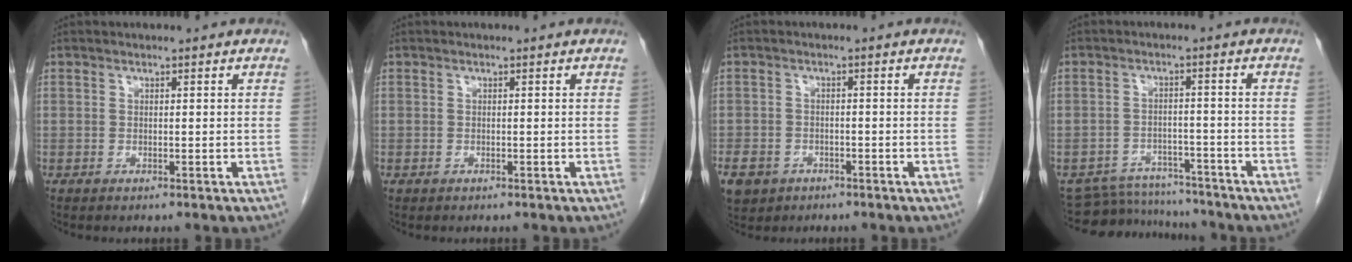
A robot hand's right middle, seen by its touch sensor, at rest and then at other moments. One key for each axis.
{"total": 0.0}
{"total": 9.5, "fx": -5.0, "fy": 7.4, "fz": 3.1, "tx": -0.092, "ty": 0.000, "tz": -0.076}
{"total": 9.8, "fx": -9.5, "fy": 2.1, "fz": 0.6, "tx": -0.008, "ty": 0.006, "tz": -0.138}